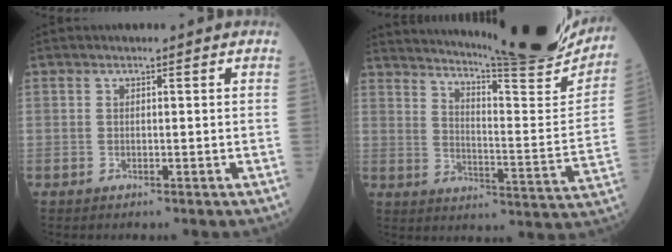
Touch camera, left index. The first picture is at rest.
{"total": 25.1, "force": [22.5, 0.7, 11.2], "torque": [-0.177, -0.083, 0.293]}